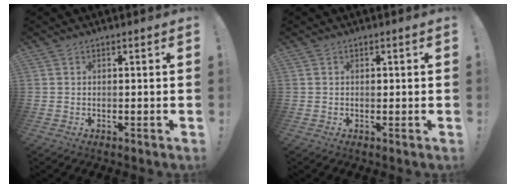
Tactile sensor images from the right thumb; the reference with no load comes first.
{"total": 0.5, "force": [0.1, 0.5, 0.1], "torque": [0.003, 0.000, 0.000]}